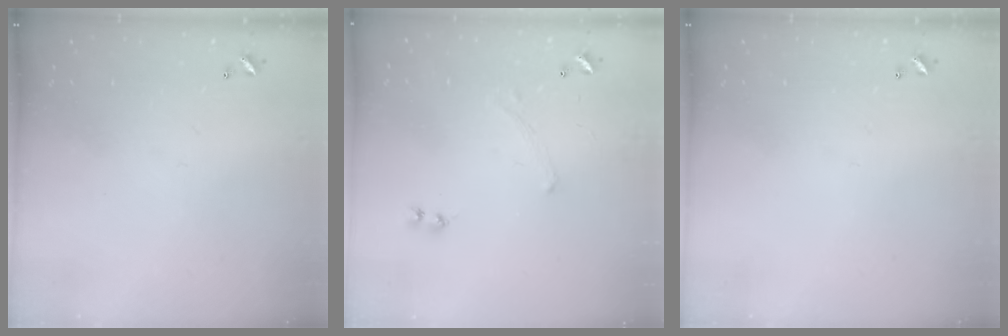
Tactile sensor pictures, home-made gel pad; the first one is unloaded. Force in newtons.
{"total": 0.7, "press": 0.6, "slide": 0.2}
{"total": 0.0}